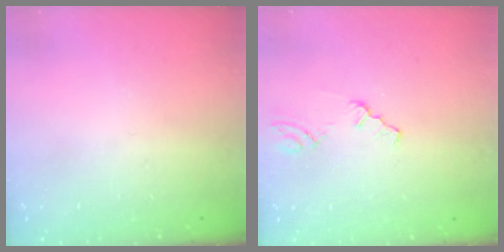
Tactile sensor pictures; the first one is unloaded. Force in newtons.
{"total": 0.6, "press": 0.6, "slide": 0.2}